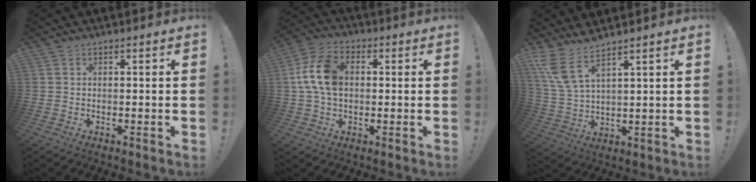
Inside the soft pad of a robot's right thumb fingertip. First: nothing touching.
{"total": 12.9, "force": [1.3, 8.7, 9.4], "torque": [-0.172, 0.009, 0.026]}
{"total": 8.3, "force": [5.9, 2.3, 5.3], "torque": [-0.120, -0.021, 0.118]}